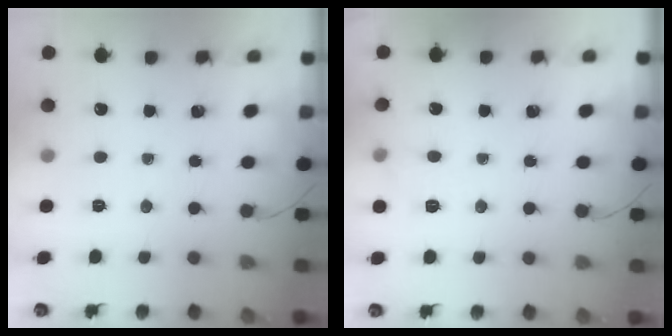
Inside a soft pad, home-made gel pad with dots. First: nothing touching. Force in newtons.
{"total": 6.9, "press": 6.7, "slide": 1.7}